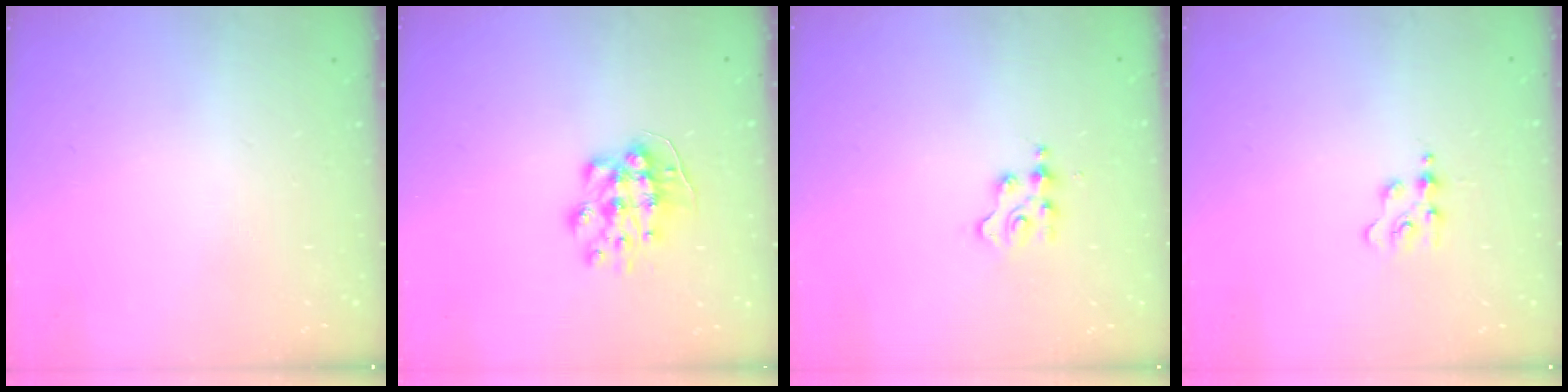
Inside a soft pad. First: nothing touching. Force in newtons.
{"total": 9.1, "press": 9.1, "slide": 0.3}
{"total": 2.2, "press": 2.1, "slide": 0.3}
{"total": 2.9, "press": 2.9, "slide": 0.4}